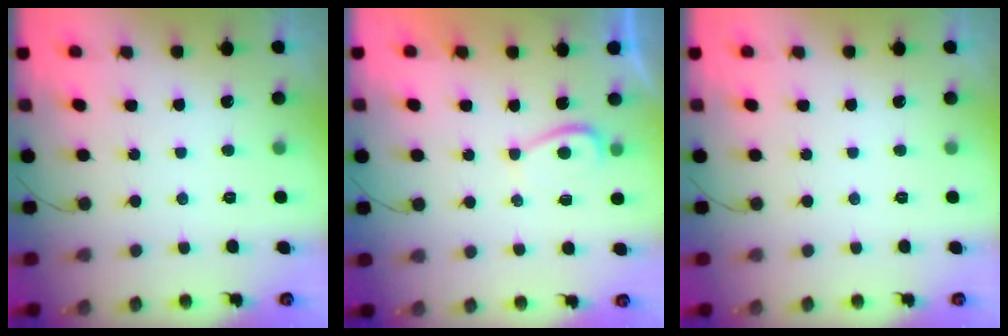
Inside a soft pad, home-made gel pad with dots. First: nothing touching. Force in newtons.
{"total": 1.4, "press": 1.3, "slide": 0.5}
{"total": 0.0}